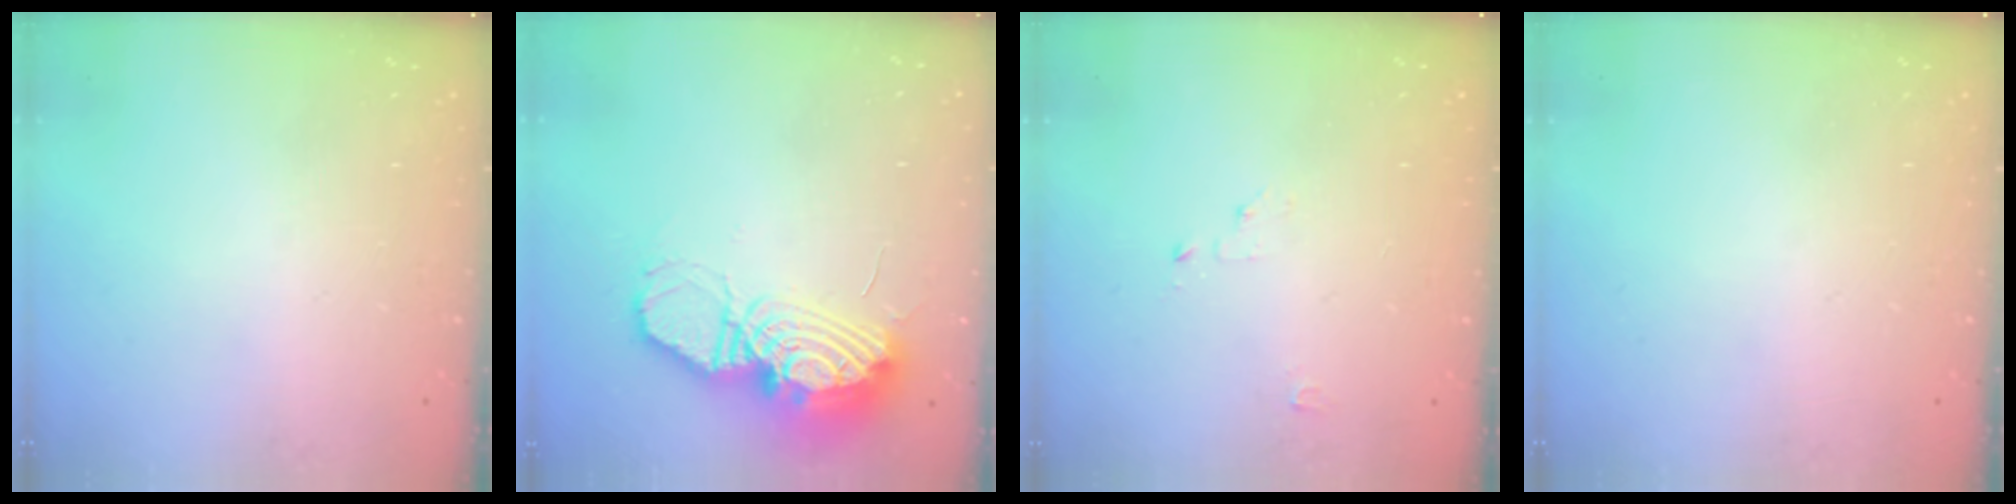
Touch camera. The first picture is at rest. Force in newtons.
{"total": 17.5, "press": 17.4, "slide": 1.7}
{"total": 2.1, "press": 2.1, "slide": 0.2}
{"total": 0.0}